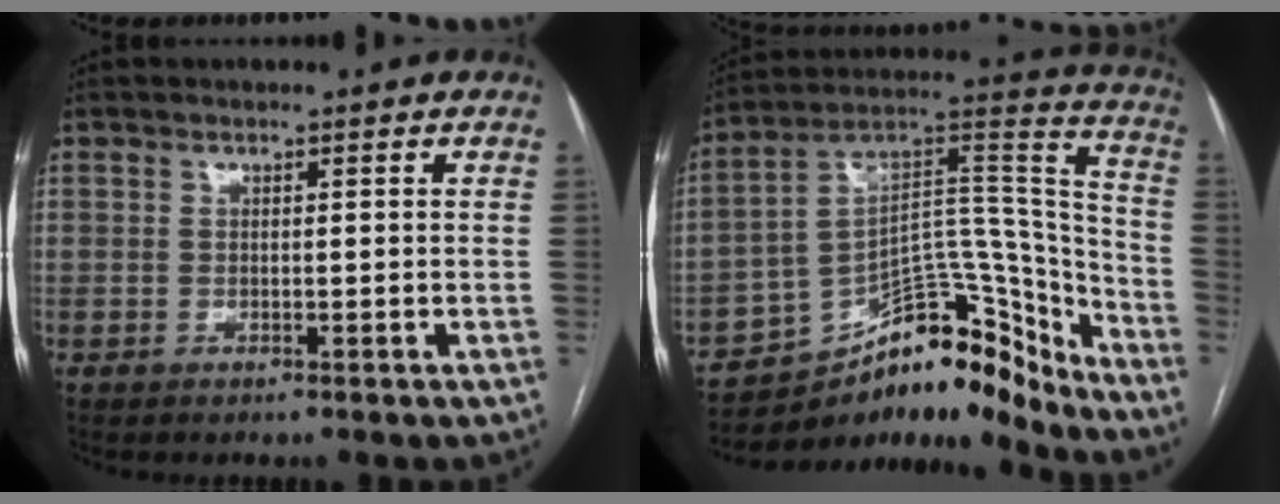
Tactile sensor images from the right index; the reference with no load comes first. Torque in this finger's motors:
{"motor_torque": [0.14, -0.14, -0.19, -0.07]}